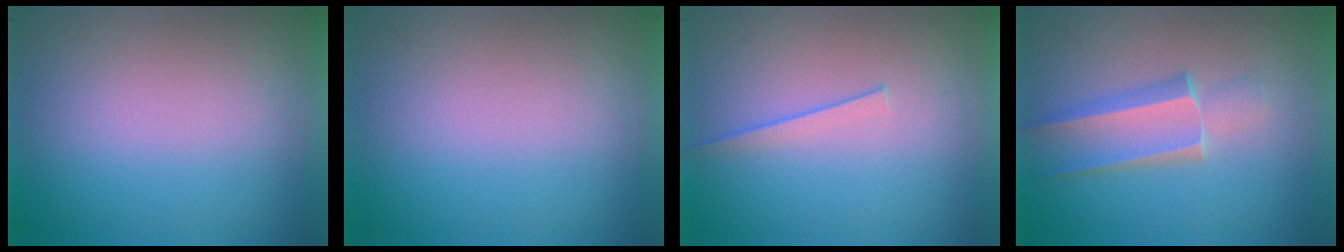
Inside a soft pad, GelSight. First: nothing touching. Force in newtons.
{"total": 0.0}
{"total": 1.1}
{"total": 2.2}